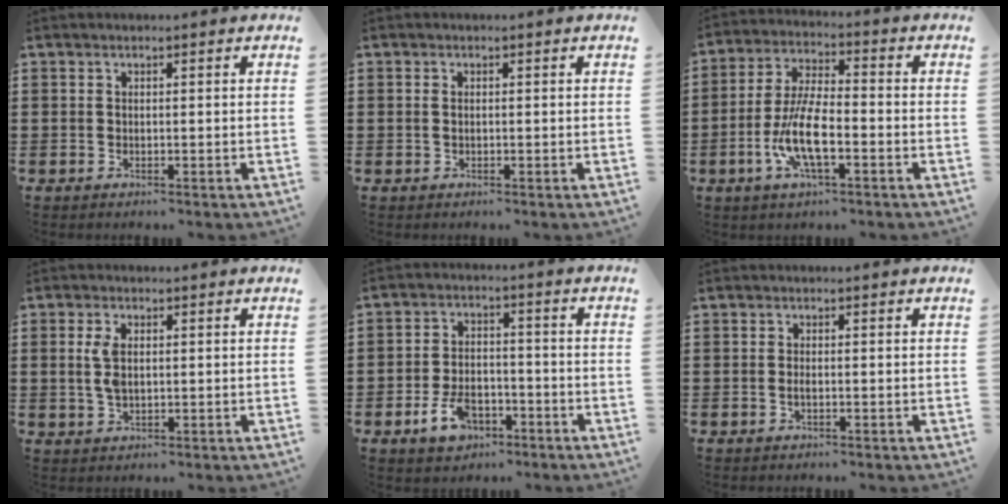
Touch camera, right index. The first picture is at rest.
{"total": 0.9, "force": [0.0, 0.5, 0.7], "torque": [-0.017, 0.002, -0.001]}
{"total": 9.2, "force": [-3.0, 3.0, 8.2], "torque": [-0.181, -0.010, -0.061]}
{"total": 3.9, "force": [0.6, 2.0, 3.3], "torque": [-0.077, 0.007, 0.007]}
{"total": 5.6, "force": [-3.4, 3.1, 3.2], "torque": [-0.075, 0.005, -0.067]}
{"total": 0.8, "force": [-0.3, 0.2, 0.7], "torque": [-0.014, -0.003, -0.004]}